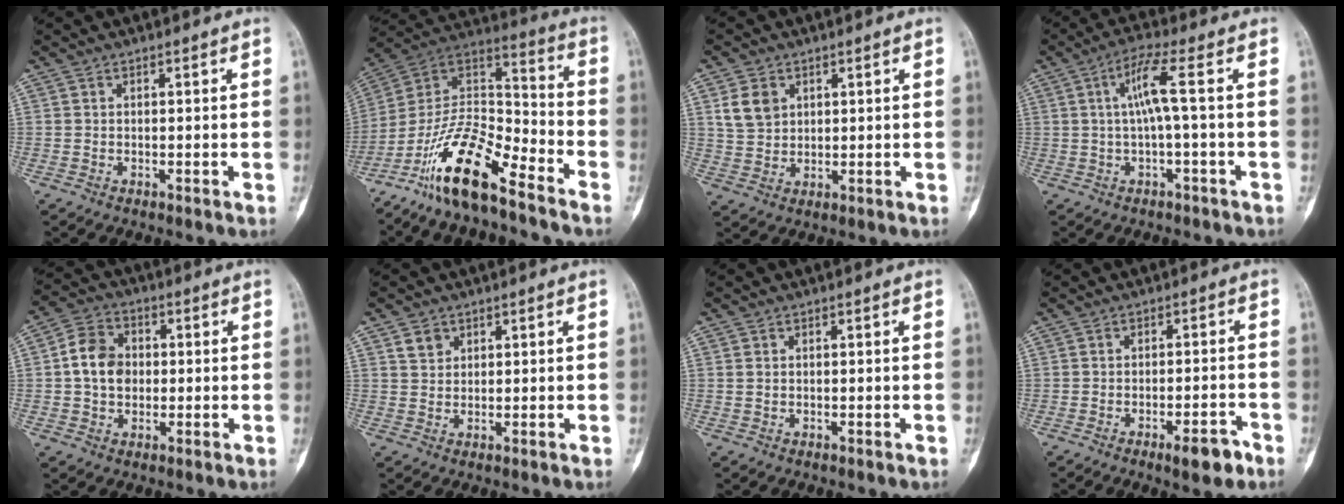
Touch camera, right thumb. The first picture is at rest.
{"total": 17.6, "force": [-12.2, 5.1, 11.7], "torque": [-0.205, 0.085, -0.228]}
{"total": 5.9, "force": [2.3, 4.5, 3.0], "torque": [-0.042, -0.006, 0.048]}
{"total": 5.9, "force": [0.3, -0.1, 5.9], "torque": [-0.128, 0.021, 0.004]}
{"total": 8.6, "force": [0.3, 6.8, 5.3], "torque": [-0.075, 0.017, -0.003]}
{"total": 2.9, "force": [1.7, 2.2, 0.9], "torque": [-0.002, -0.010, 0.033]}
{"total": 0.8, "force": [0.2, 0.6, 0.4], "torque": [-0.006, 0.000, 0.005]}
{"total": 5.8, "force": [-3.5, 1.6, 4.3], "torque": [-0.053, 0.016, -0.049]}